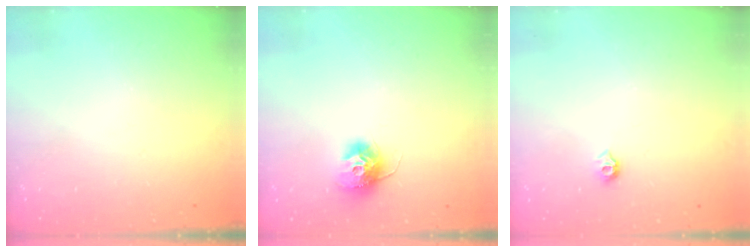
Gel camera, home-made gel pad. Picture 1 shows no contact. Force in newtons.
{"total": 11.0, "press": 11.0, "slide": 0.8}
{"total": 5.3, "press": 5.2, "slide": 0.8}